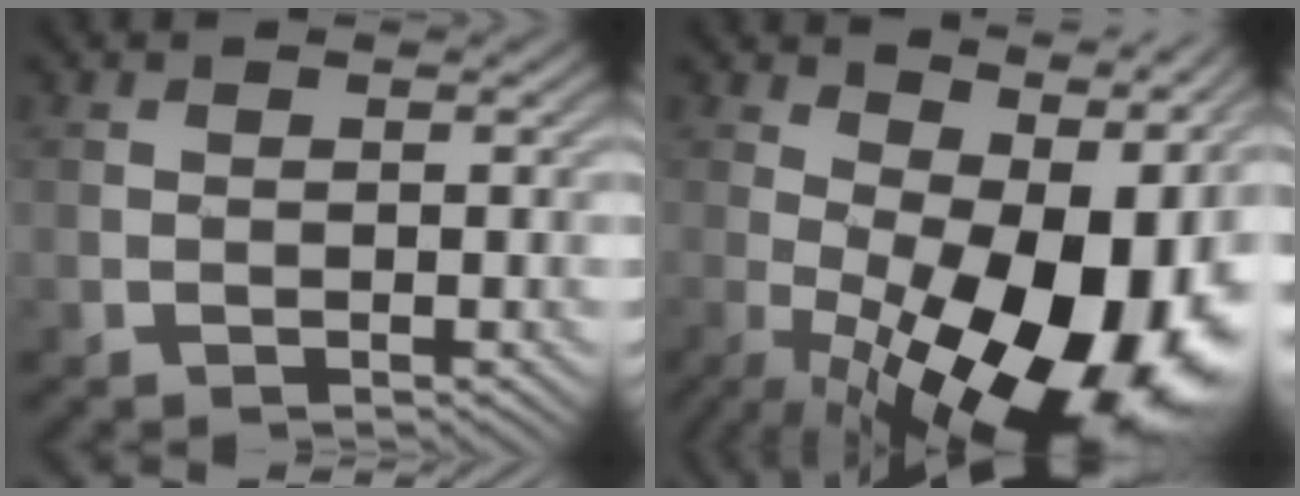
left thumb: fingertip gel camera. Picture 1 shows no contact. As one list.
[{"total": 18.5, "force": [-1.1, 9.1, 16.0], "torque": [-0.206, -0.019, 0.009]}]